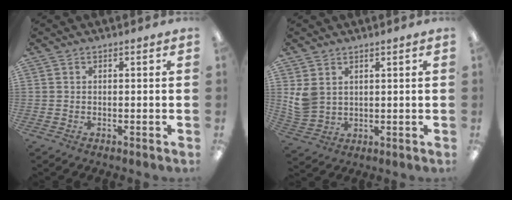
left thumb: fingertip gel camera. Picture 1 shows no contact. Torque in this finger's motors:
{"motor_torque": [0.45, 0.40, 0.84, -0.60, 0.04]}